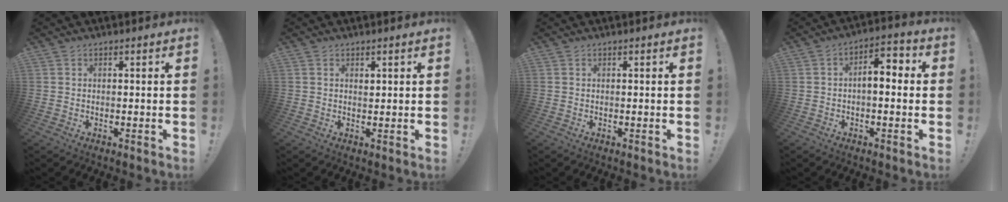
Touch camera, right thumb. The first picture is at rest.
{"total": 0.9, "force": [0.6, 0.6, 0.3], "torque": [0.011, -0.007, 0.009]}
{"total": 0.0}
{"total": 7.0, "force": [-0.2, 3.3, 6.2], "torque": [-0.089, 0.001, -0.009]}